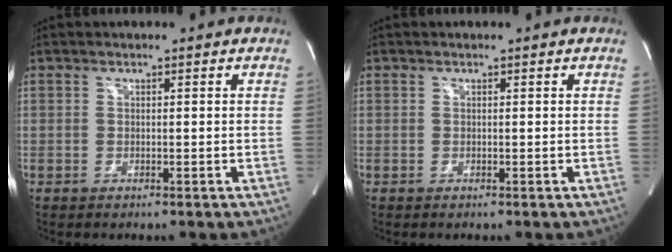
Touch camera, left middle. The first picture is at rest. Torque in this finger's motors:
{"motor_torque": [-0.02, 0.02, 0.03, 0.00]}